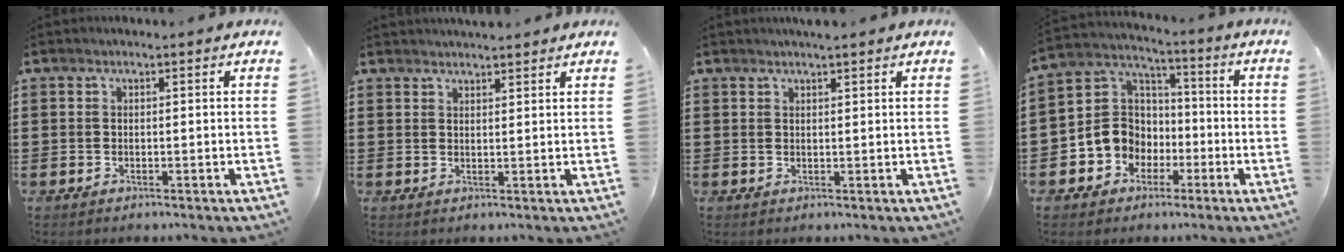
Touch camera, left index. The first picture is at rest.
{"total": 2.1, "force": [2.1, 0.2, 0.2], "torque": [-0.009, 0.000, 0.041]}
{"total": 1.7, "force": [1.5, 0.0, 0.8], "torque": [-0.017, 0.000, 0.027]}
{"total": 7.9, "force": [-2.3, 7.4, 1.8], "torque": [-0.080, 0.007, -0.046]}